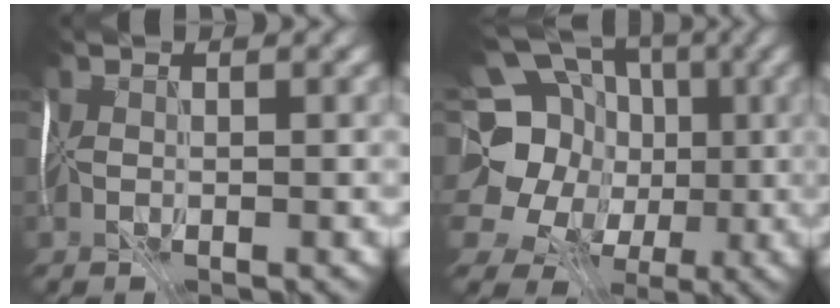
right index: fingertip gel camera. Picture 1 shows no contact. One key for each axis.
{"total": 16.6, "fx": 2.8, "fy": 14.5, "fz": 7.5, "tx": -0.167, "ty": 0.031, "tz": 0.035}